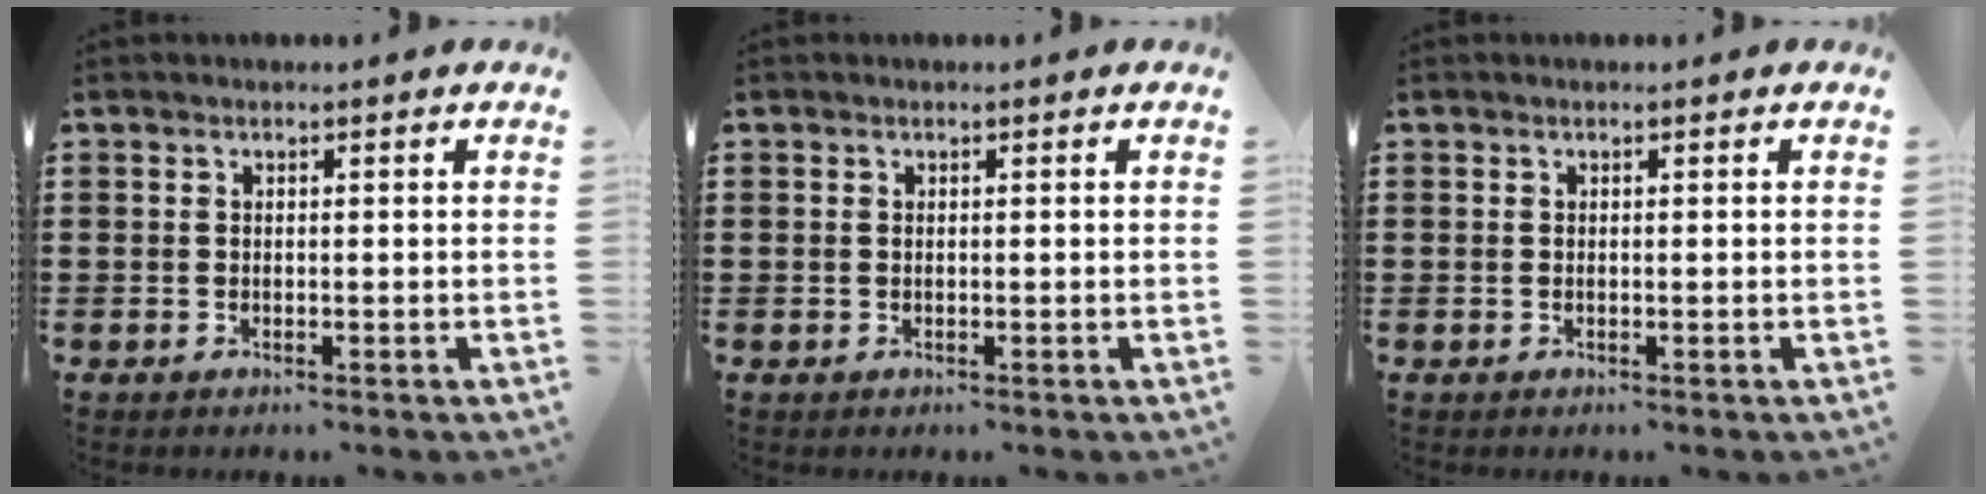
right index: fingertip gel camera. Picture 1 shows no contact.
{"total": 0.0}
{"total": 0.0}